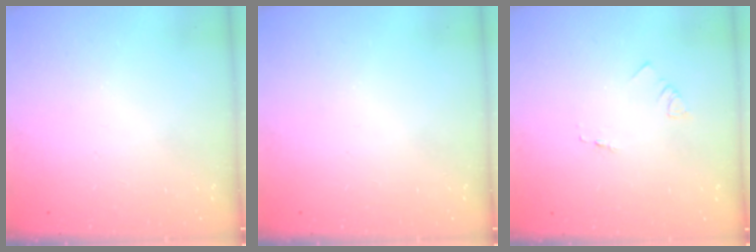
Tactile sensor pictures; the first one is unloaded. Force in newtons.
{"total": 0.0}
{"total": 1.3, "press": 1.2, "slide": 0.1}